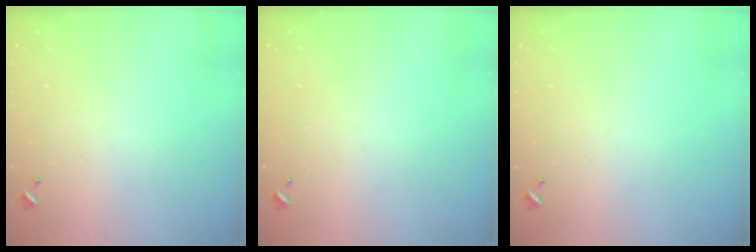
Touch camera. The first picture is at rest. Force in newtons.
{"total": 0.0}
{"total": 0.0}